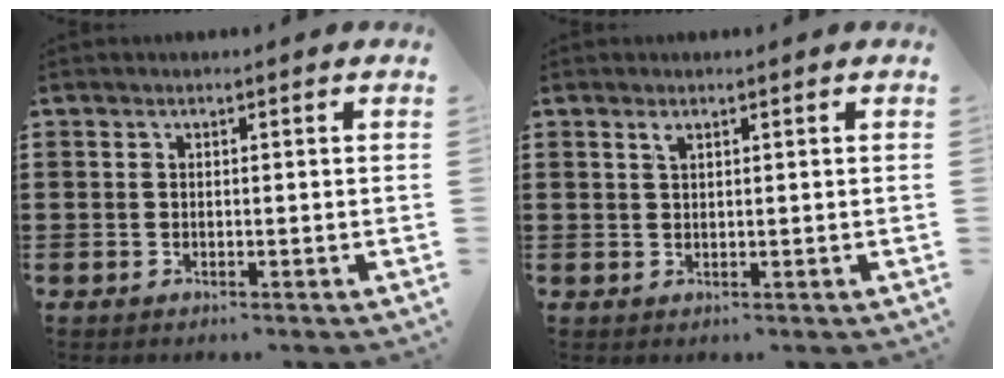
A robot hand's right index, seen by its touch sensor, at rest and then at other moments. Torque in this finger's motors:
{"motor_torque": [0.21, -0.13, 0.07, 0.03]}